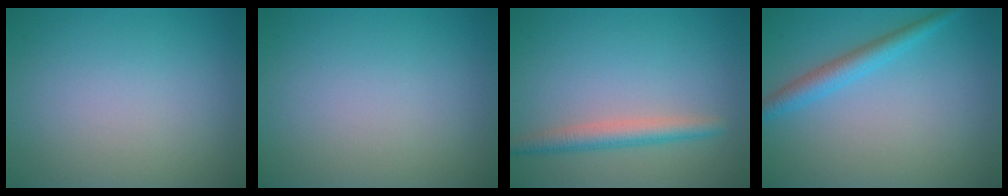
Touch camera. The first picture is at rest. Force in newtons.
{"total": 0.0}
{"total": 2.7, "press": 2.7, "slide": 0.2}
{"total": 2.7, "press": 2.7, "slide": 0.2}